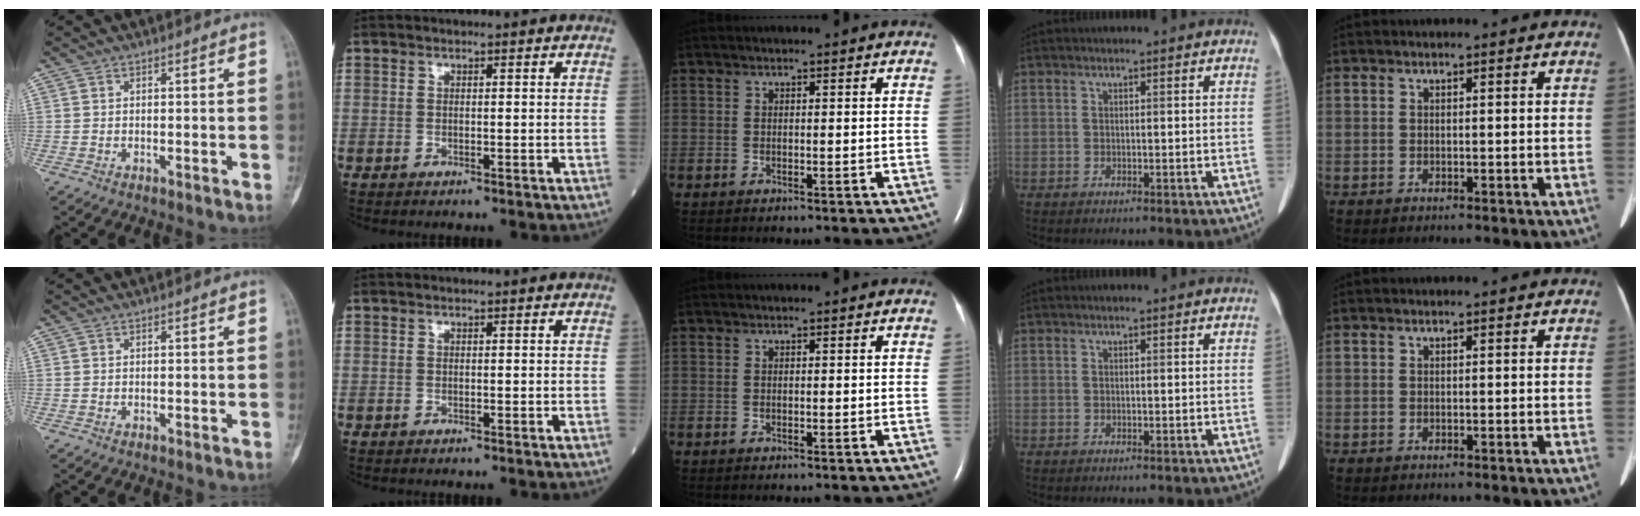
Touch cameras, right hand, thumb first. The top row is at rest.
{}